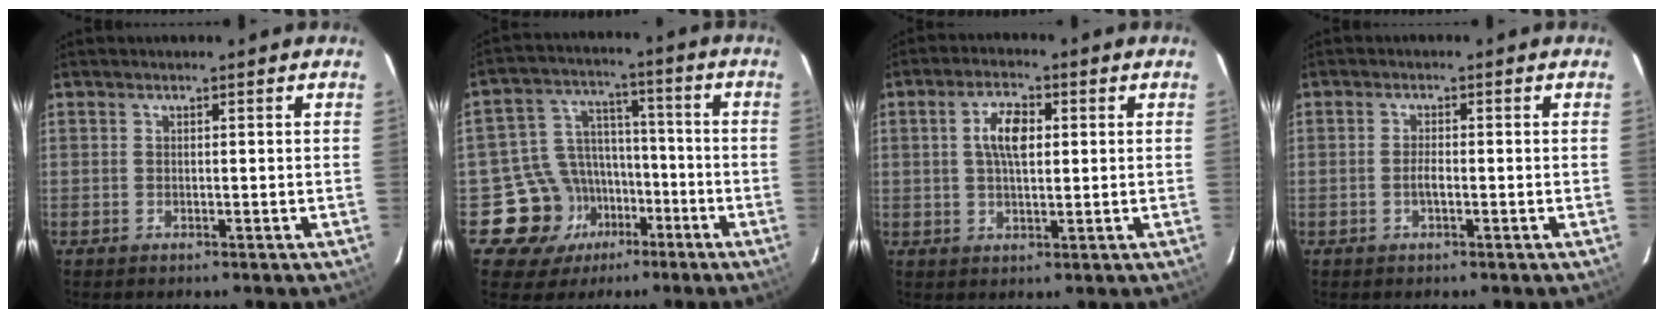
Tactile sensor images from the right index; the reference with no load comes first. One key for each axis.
{"total": 11.8, "fx": -6.2, "fy": 9.8, "fz": 2.1, "tx": -0.058, "ty": 0.045, "tz": -0.088}
{"total": 6.0, "fx": 1.2, "fy": 2.7, "fz": 5.3, "tx": -0.098, "ty": 0.012, "tz": 0.022}
{"total": 1.6, "fx": -0.6, "fy": 0.4, "fz": 1.4, "tx": -0.029, "ty": 0.000, "tz": -0.012}